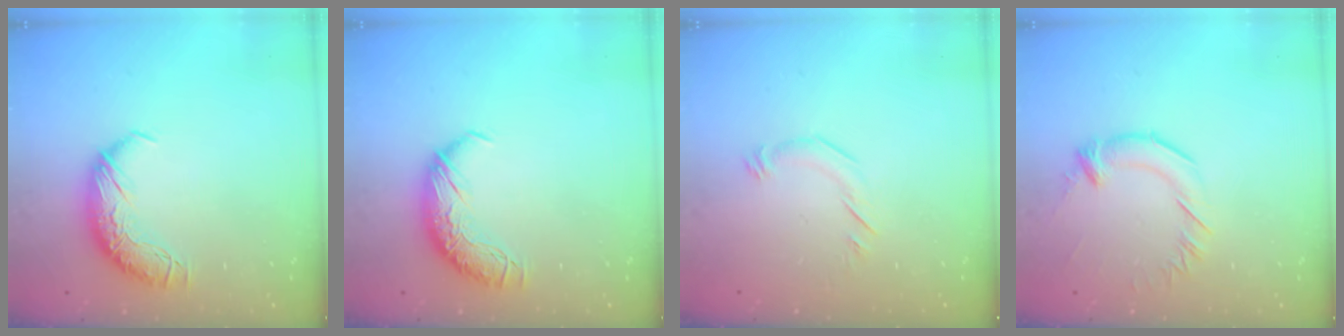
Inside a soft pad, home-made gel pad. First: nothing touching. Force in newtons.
{"total": 0.0}
{"total": 5.8, "press": 5.8, "slide": 0.8}
{"total": 2.0, "press": 1.9, "slide": 0.7}